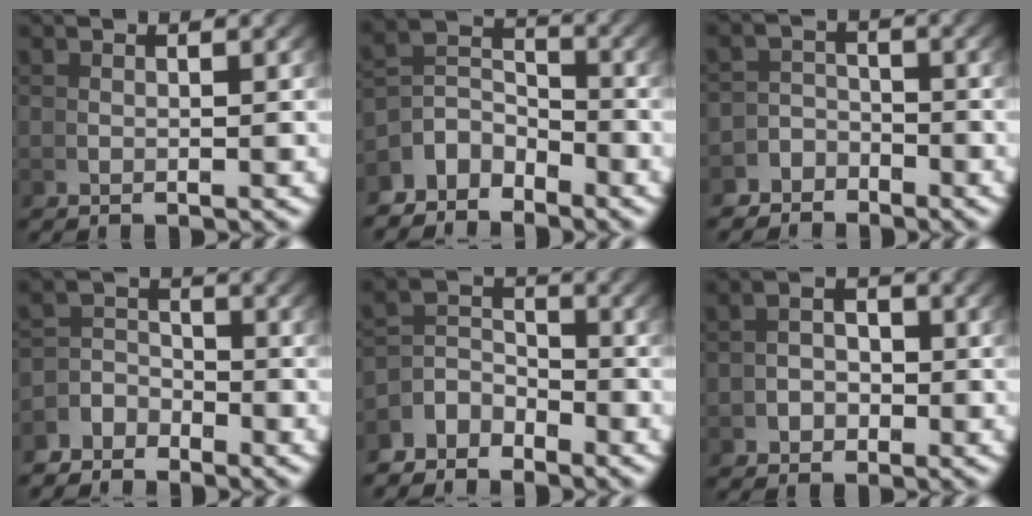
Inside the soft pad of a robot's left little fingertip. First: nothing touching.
{"total": 5.1, "force": [-1.2, 4.2, 2.7], "torque": [-0.051, -0.022, -0.021]}
{"total": 3.0, "force": [-2.6, 1.5, 0.0], "torque": [0.015, -0.008, -0.047]}
{"total": 2.7, "force": [-1.8, 1.9, 0.9], "torque": [-0.004, -0.008, -0.033]}
{"total": 3.8, "force": [-1.5, 3.0, 1.8], "torque": [-0.035, -0.015, -0.027]}
{"total": 2.3, "force": [-0.7, 1.8, 1.2], "torque": [-0.011, -0.006, -0.014]}